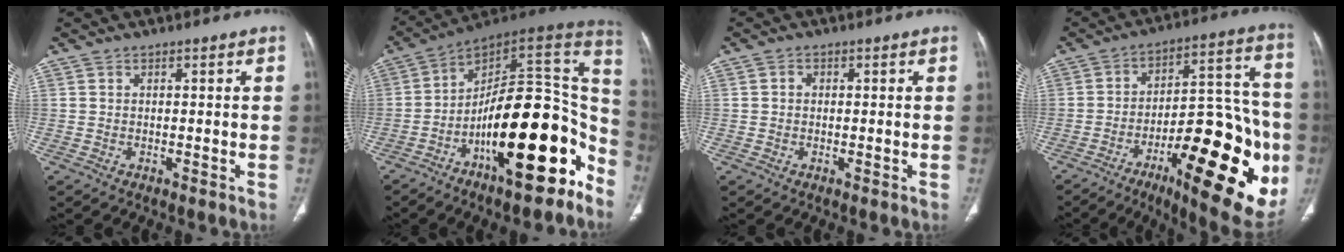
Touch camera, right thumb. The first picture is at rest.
{"total": 24.7, "force": [-11.1, 9.8, 19.8], "torque": [-0.231, 0.102, -0.171]}
{"total": 1.1, "force": [0.0, 1.0, 0.4], "torque": [-0.001, 0.003, -0.003]}
{"total": 30.4, "force": [-10.3, 10.5, 26.6], "torque": [-0.319, 0.047, -0.136]}